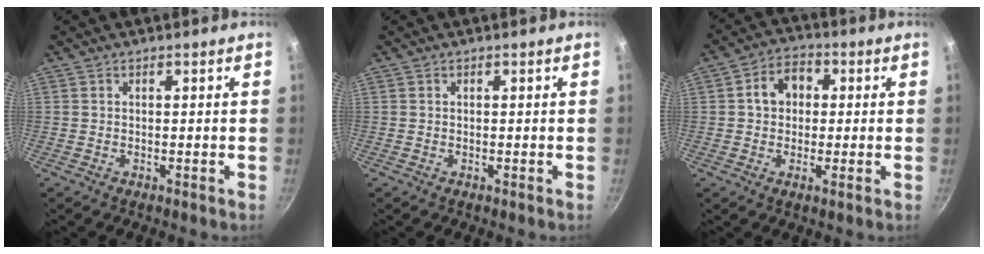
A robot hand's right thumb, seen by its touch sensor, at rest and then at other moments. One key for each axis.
{"total": 0.0}
{"total": 7.3, "fx": 1.1, "fy": 5.6, "fz": 4.6, "tx": -0.053, "ty": 0.008, "tz": 0.005}